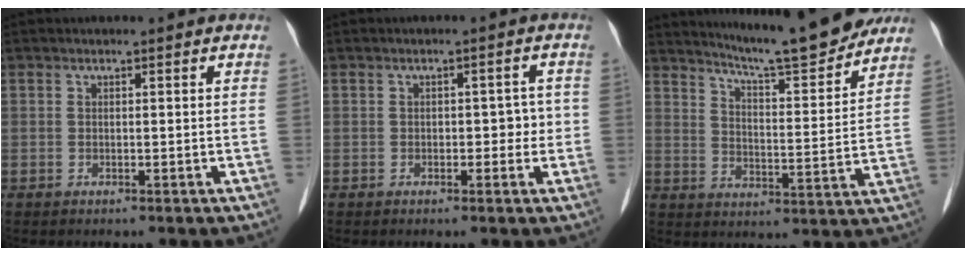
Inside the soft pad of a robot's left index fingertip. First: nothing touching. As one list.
[{"total": 3.1, "force": [-0.4, 1.8, 2.5], "torque": [-0.023, 0.018, -0.006]}, {"total": 14.0, "force": [13.0, 0.7, 5.2], "torque": [-0.083, -0.008, 0.187]}]